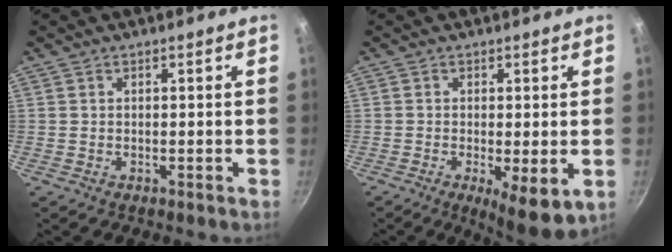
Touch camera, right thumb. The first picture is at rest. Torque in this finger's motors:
{"motor_torque": [-0.05, 0.31, -0.15, -0.04, 0.05]}